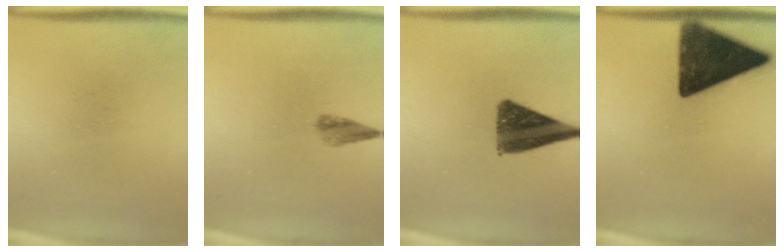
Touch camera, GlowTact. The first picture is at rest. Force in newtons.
{"total": 2.0}
{"total": 11.2}
{"total": 15.9}